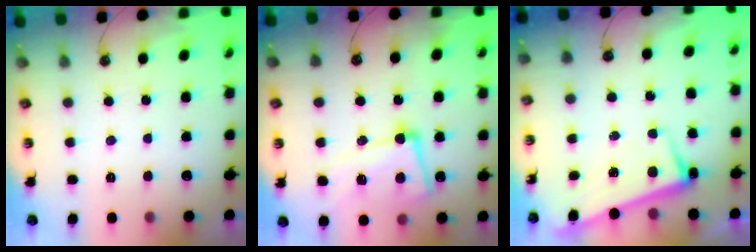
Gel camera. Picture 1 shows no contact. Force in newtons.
{"total": 12.0, "press": 11.8, "slide": 2.1}
{"total": 2.5, "press": 2.5, "slide": 0.7}